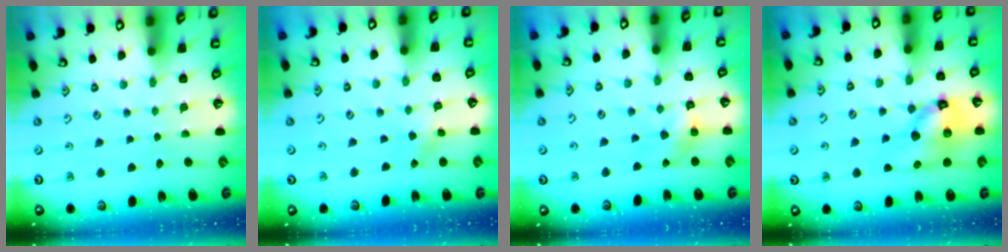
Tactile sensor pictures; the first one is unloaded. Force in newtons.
{"total": 2.4, "press": 2.4, "slide": 0.6}
{"total": 9.4, "press": 9.3, "slide": 1.0}
{"total": 15.4, "press": 15.2, "slide": 2.2}